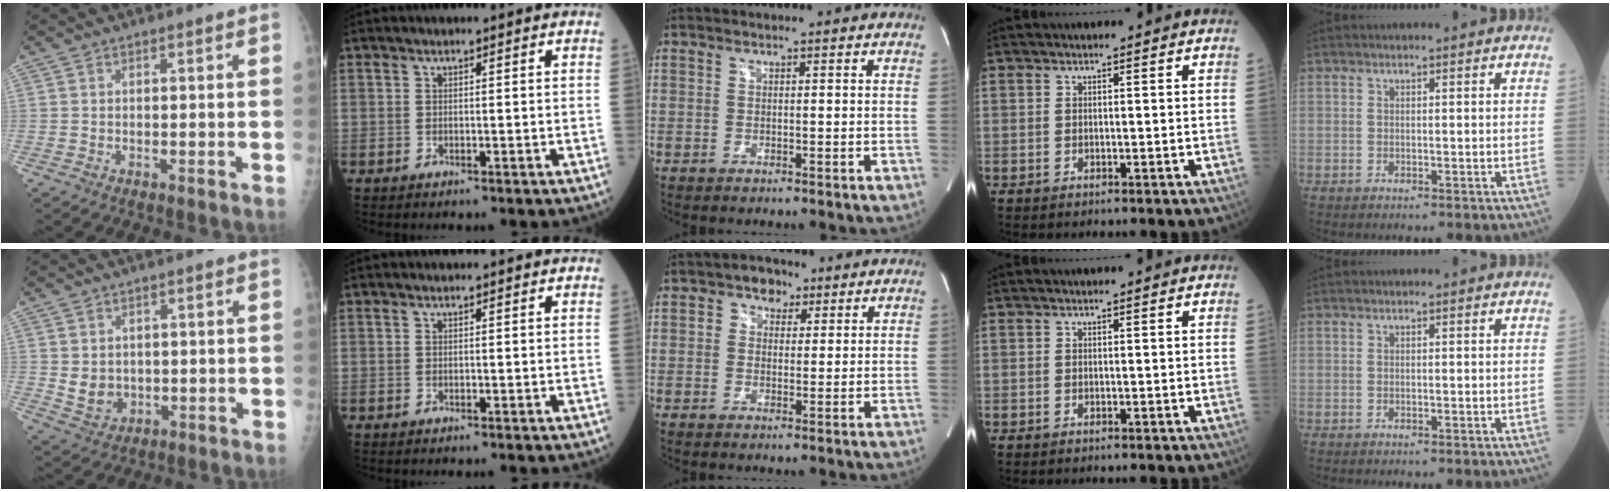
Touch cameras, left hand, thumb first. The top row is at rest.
{"thumb": {"total": 4.6, "force": [0.4, 3.9, 2.3], "torque": [-0.025, -0.008, 0.022]}, "middle": {"total": 4.2, "force": [2.0, 3.1, 1.9], "torque": [-0.026, 0.015, 0.031]}}